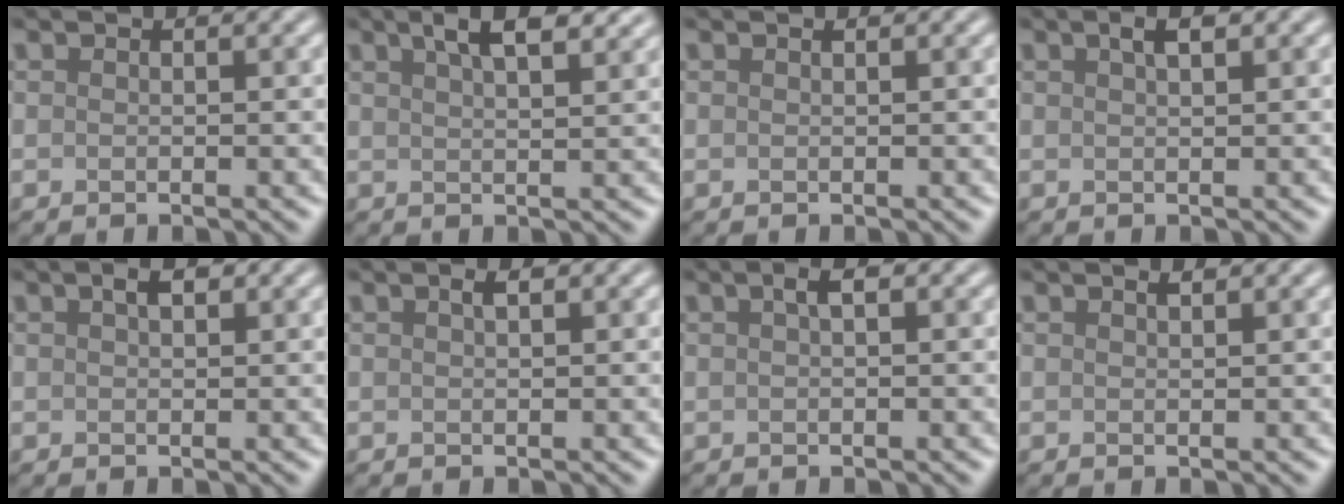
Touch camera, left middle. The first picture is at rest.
{"total": 4.7, "force": [3.2, 1.4, 3.2], "torque": [-0.040, 0.016, 0.041]}
{"total": 0.0}
{"total": 1.6, "force": [0.9, 0.4, 1.3], "torque": [-0.021, 0.004, 0.015]}
{"total": 1.6, "force": [0.8, 0.7, 1.2], "torque": [-0.020, 0.005, 0.014]}
{"total": 0.9, "force": [0.4, 0.2, 0.8], "torque": [-0.017, 0.001, 0.008]}
{"total": 1.2, "force": [0.4, 0.3, 1.1], "torque": [-0.022, 0.006, 0.009]}
{"total": 0.6, "force": [0.4, 0.1, 0.4], "torque": [-0.009, -0.002, 0.008]}